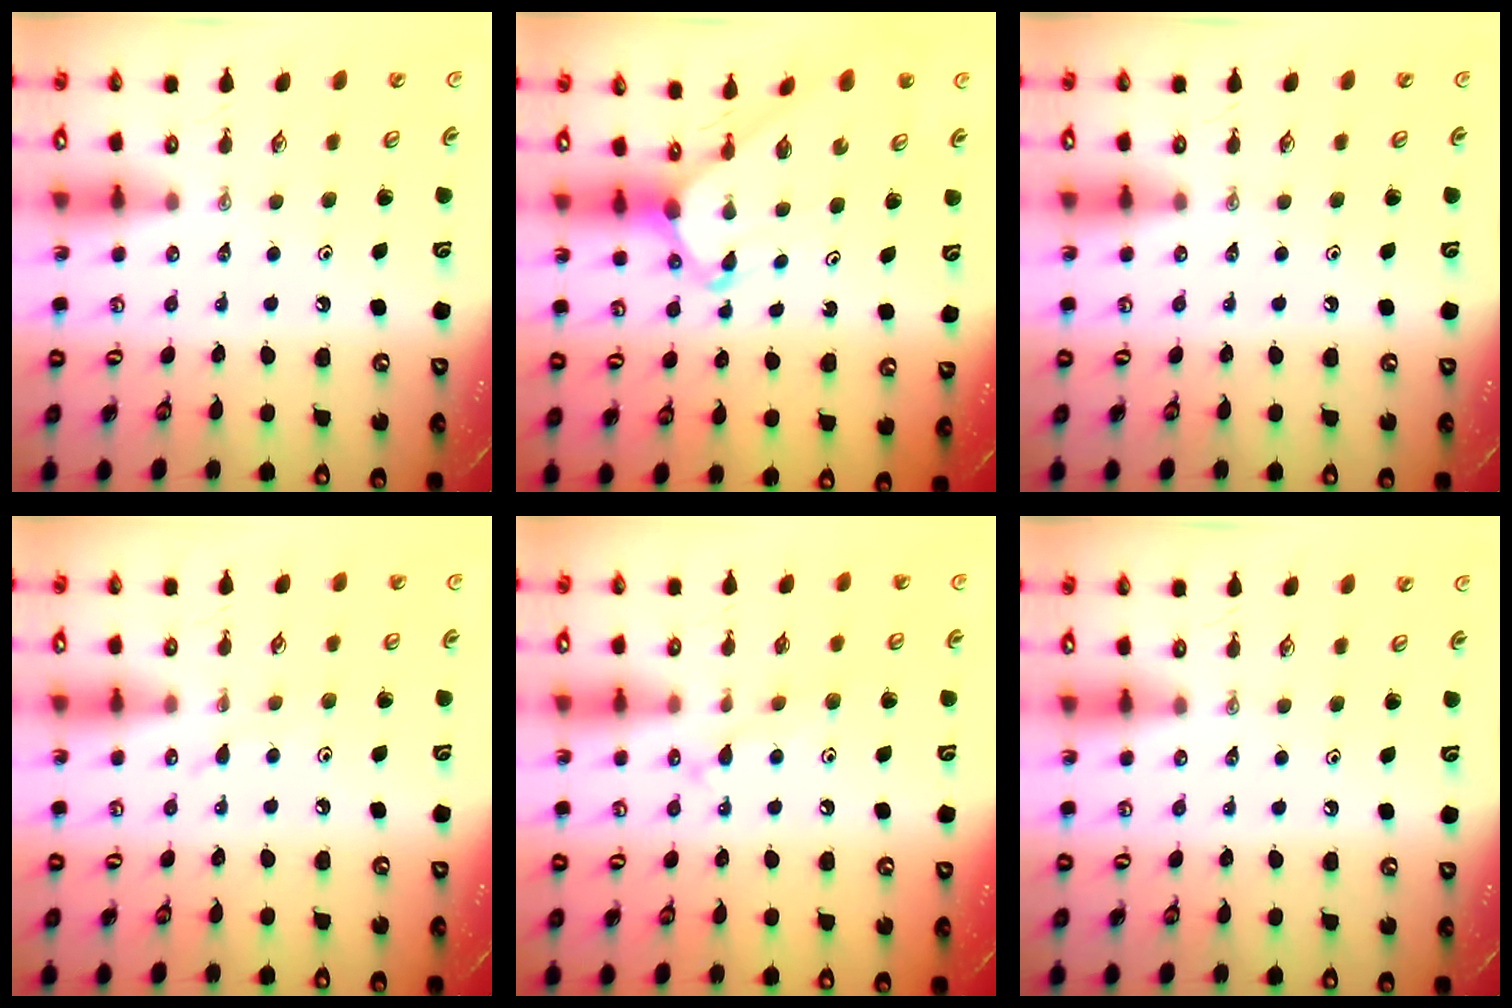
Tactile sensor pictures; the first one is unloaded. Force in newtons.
{"total": 4.4, "press": 4.3, "slide": 0.4}
{"total": 0.0}
{"total": 2.7, "press": 2.7, "slide": 0.5}
{"total": 9.4, "press": 9.3, "slide": 0.7}
{"total": 0.0}